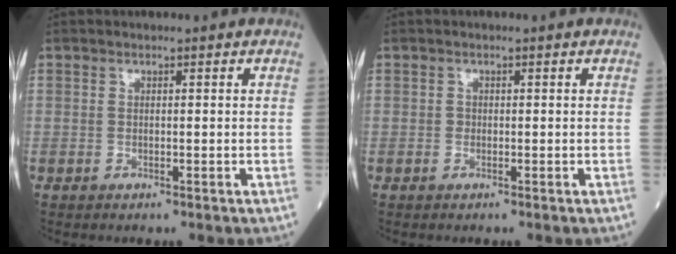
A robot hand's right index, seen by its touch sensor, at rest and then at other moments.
{"total": 0.5, "force": [-0.1, 0.5, 0.1], "torque": [0.000, 0.002, -0.002]}